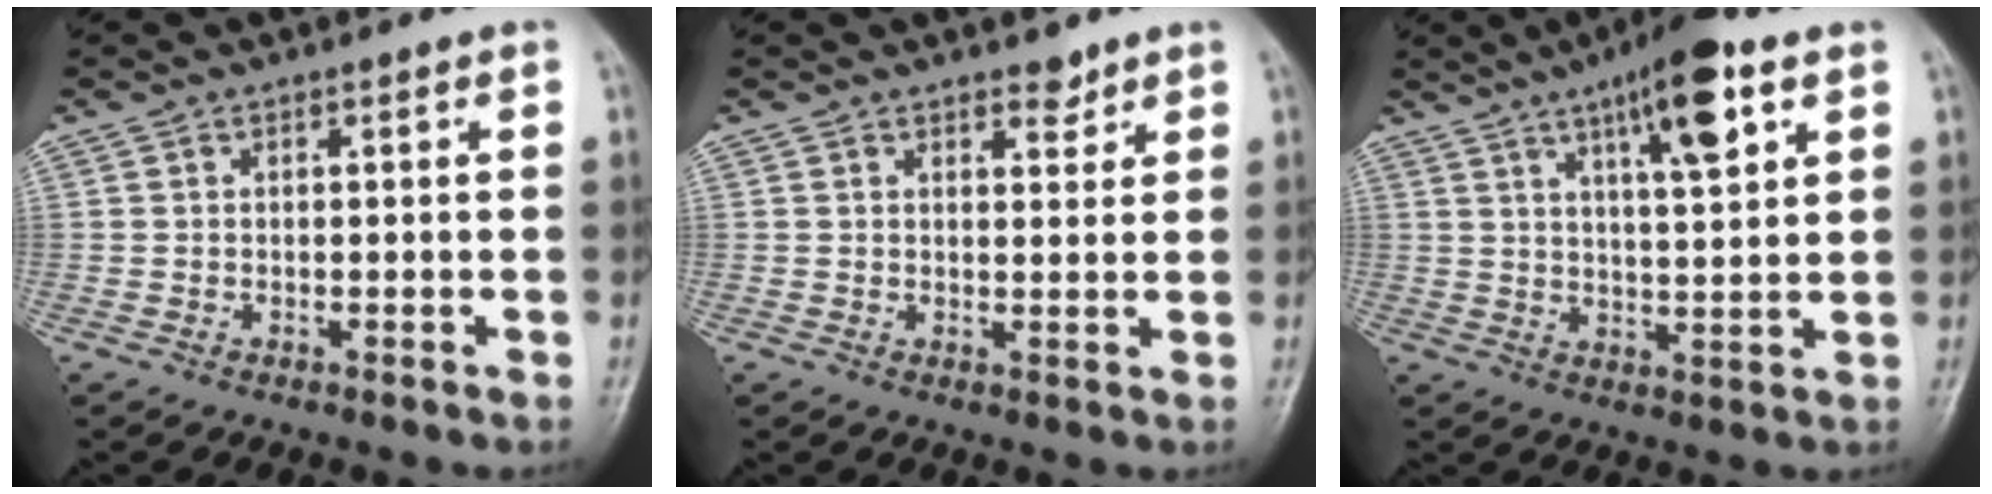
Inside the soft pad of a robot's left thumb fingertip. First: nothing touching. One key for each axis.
{"total": 2.7, "fx": 2.1, "fy": 1.3, "fz": 1.2, "tx": -0.001, "ty": -0.013, "tz": 0.030}
{"total": 12.1, "fx": 6.2, "fy": 3.0, "fz": 9.9, "tx": -0.143, "ty": -0.020, "tz": 0.095}